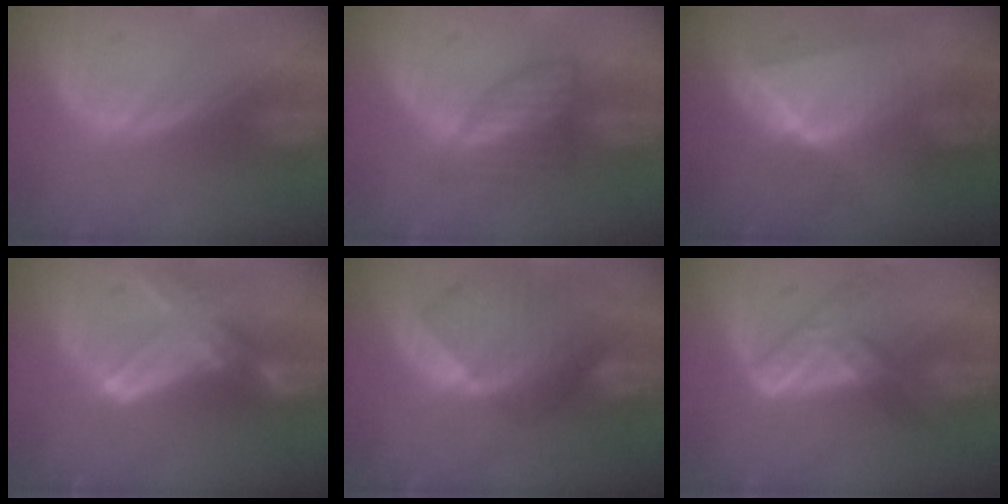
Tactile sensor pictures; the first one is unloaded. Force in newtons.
{"total": 6.1, "press": 5.7, "slide": 2.0}
{"total": 8.7, "press": 8.7, "slide": 0.4}
{"total": 7.9, "press": 7.0, "slide": 3.6}
{"total": 10.3, "press": 8.8, "slide": 5.3}
{"total": 7.2, "press": 6.2, "slide": 3.8}